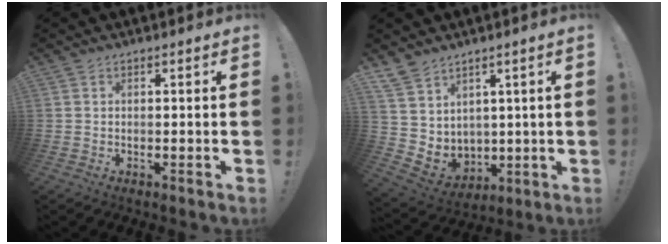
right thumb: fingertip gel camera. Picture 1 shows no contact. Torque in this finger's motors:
{"motor_torque": [0.17, 0.13, 0.56, 0.19, 0.06]}